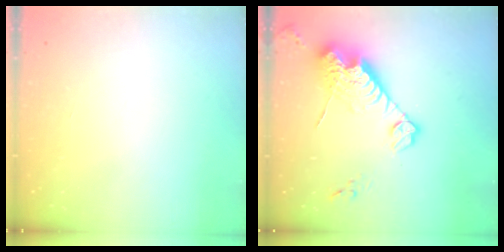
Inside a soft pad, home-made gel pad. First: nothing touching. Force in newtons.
{"total": 15.2, "press": 15.2, "slide": 1.3}